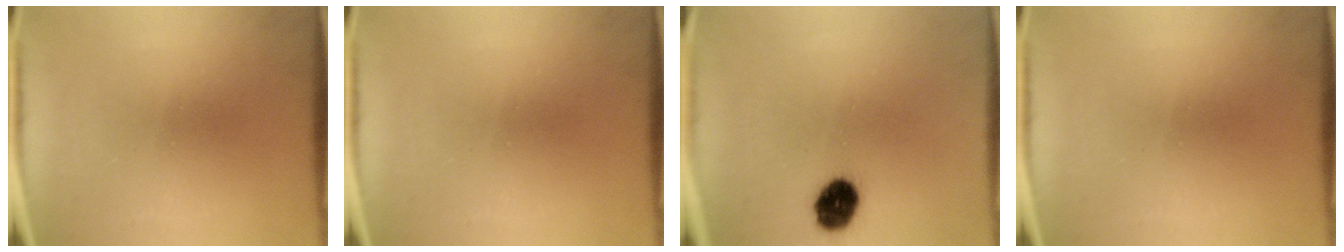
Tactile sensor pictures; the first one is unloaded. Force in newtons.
{"total": 0.0}
{"total": 7.1}
{"total": 0.0}